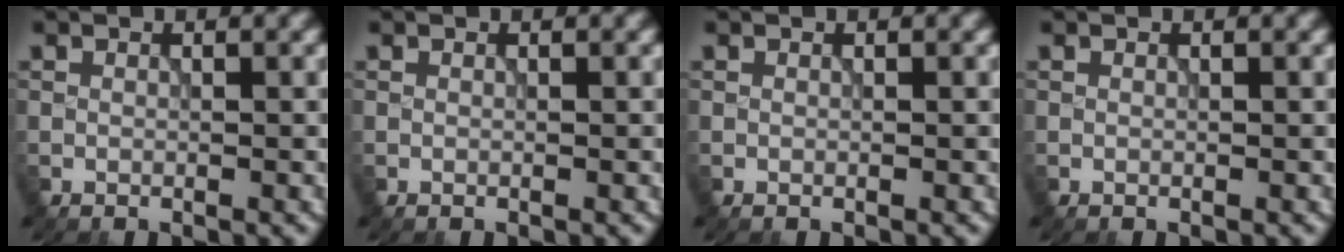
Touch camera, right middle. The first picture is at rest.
{"total": 0.0}
{"total": 0.0}
{"total": 0.0}